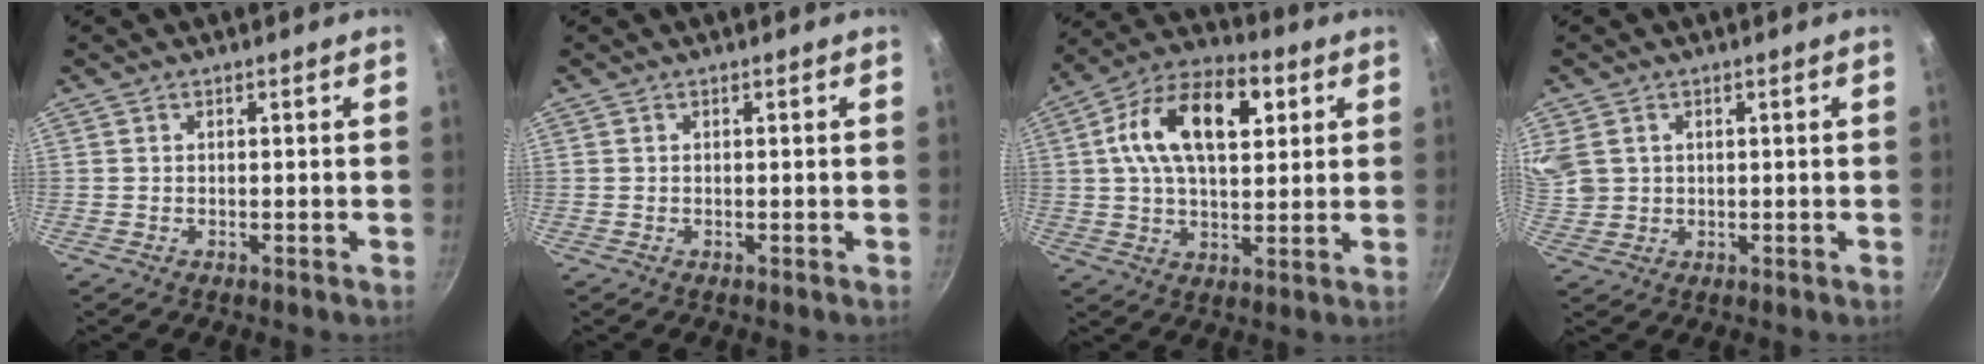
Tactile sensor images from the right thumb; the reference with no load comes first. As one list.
[{"total": 0.0}, {"total": 17.5, "force": [4.7, 9.6, 13.8], "torque": [-0.221, 0.014, 0.074]}, {"total": 8.8, "force": [2.5, 7.2, 4.3], "torque": [-0.115, 0.006, 0.063]}]